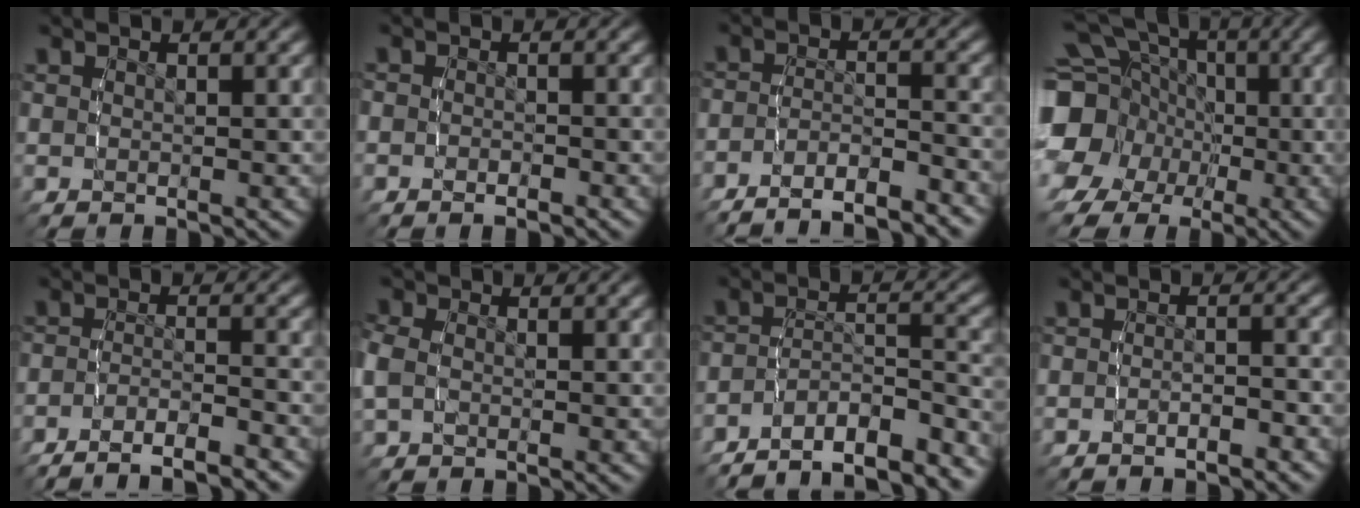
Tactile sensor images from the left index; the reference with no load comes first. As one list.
[{"total": 1.4, "force": [-1.1, 0.9, 0.2], "torque": [-0.007, -0.002, -0.022]}, {"total": 7.7, "force": [-7.1, 2.4, 1.8], "torque": [-0.033, -0.022, -0.115]}, {"total": 14.2, "force": [0.8, 12.9, 5.9], "torque": [-0.137, -0.030, -0.002]}, {"total": 7.1, "force": [-6.4, 2.2, 2.3], "torque": [-0.040, -0.018, -0.102]}, {"total": 2.7, "force": [-0.4, 2.5, 1.1], "torque": [-0.043, -0.006, -0.006]}, {"total": 13.4, "force": [-12.1, 4.8, 3.4], "torque": [-0.038, -0.032, -0.185]}, {"total": 2.8, "force": [-2.4, 1.1, 0.6], "torque": [-0.013, 0.007, -0.048]}]